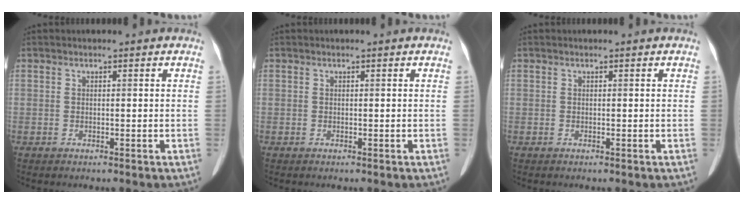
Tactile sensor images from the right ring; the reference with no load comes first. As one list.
[{"total": 0.0}, {"total": 0.0}]